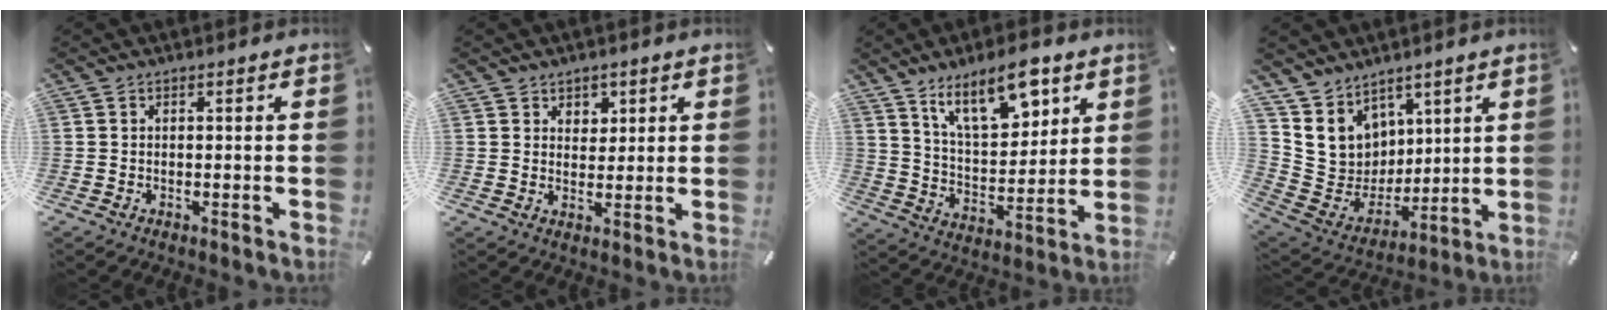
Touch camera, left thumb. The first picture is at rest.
{"total": 3.3, "force": [1.7, 2.8, 0.3], "torque": [0.011, -0.004, 0.026]}
{"total": 15.3, "force": [9.5, 7.1, 9.6], "torque": [-0.152, -0.042, 0.164]}
{"total": 10.7, "force": [5.7, 9.0, 0.3], "torque": [-0.034, -0.063, 0.124]}